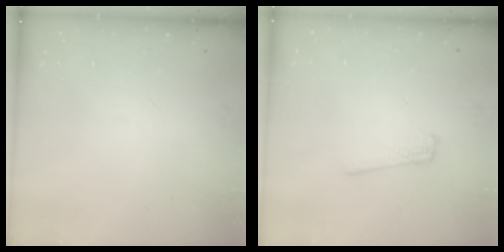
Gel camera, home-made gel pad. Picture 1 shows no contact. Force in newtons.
{"total": 1.3, "press": 1.3, "slide": 0.1}